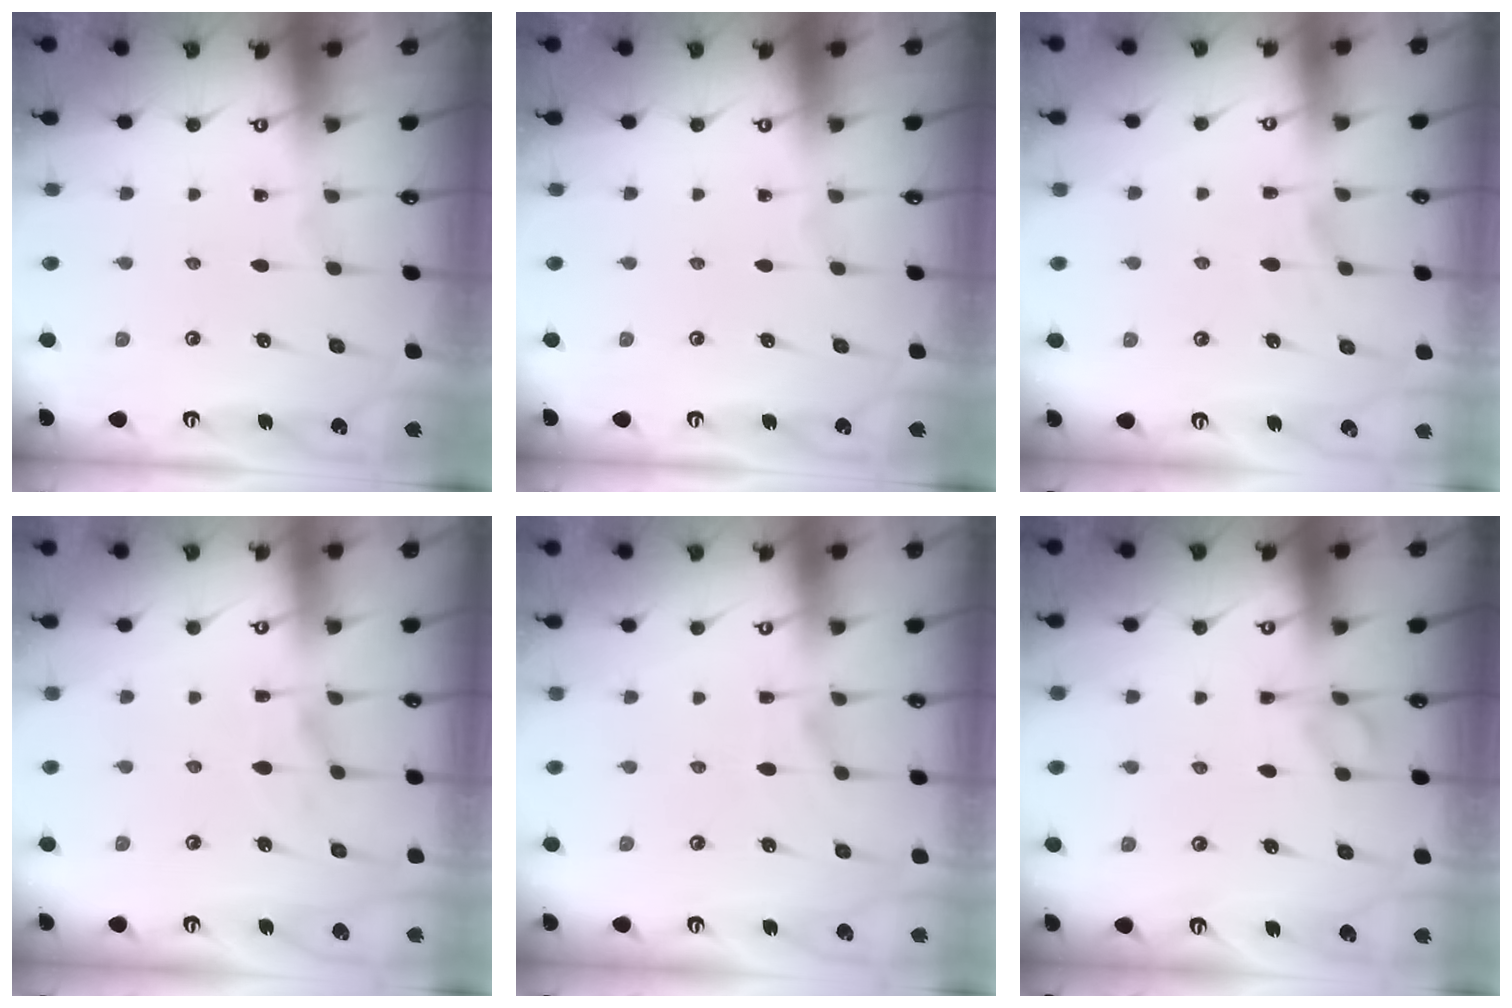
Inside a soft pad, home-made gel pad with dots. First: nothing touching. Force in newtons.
{"total": 0.0}
{"total": 2.4, "press": 2.1, "slide": 1.2}
{"total": 5.7, "press": 5.6, "slide": 1.2}
{"total": 1.3, "press": 0.1, "slide": 1.3}
{"total": 5.6, "press": 5.5, "slide": 0.8}